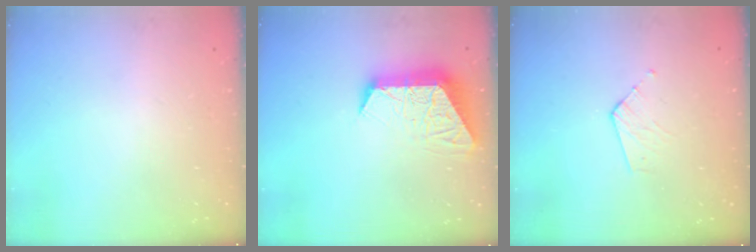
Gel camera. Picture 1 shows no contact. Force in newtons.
{"total": 11.3, "press": 11.2, "slide": 1.0}
{"total": 3.5, "press": 3.5, "slide": 0.3}